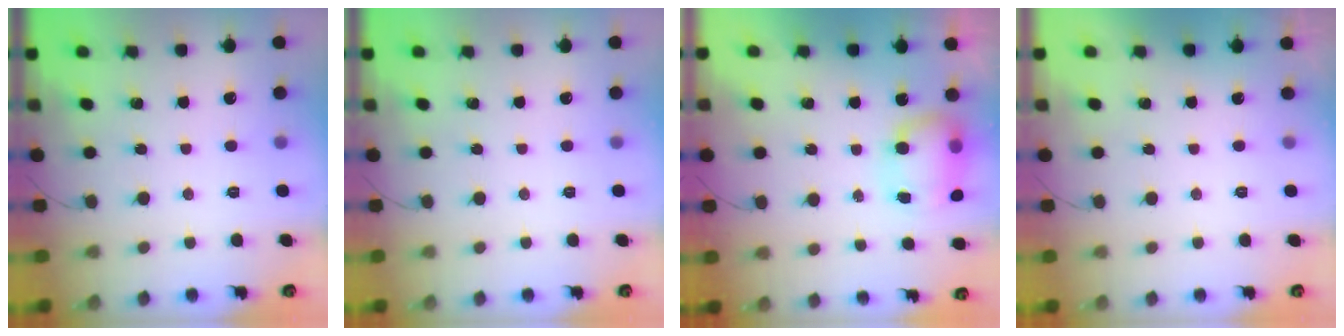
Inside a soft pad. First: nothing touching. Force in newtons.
{"total": 0.0}
{"total": 8.6, "press": 8.4, "slide": 1.6}
{"total": 0.0}